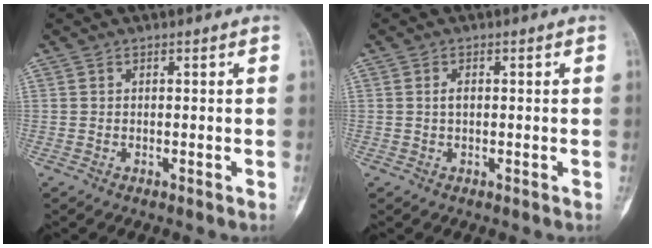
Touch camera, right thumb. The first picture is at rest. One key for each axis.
{"total": 1.2, "fx": 0.1, "fy": 0.7, "fz": 1.0, "tx": -0.016, "ty": 0.001, "tz": 0.002}